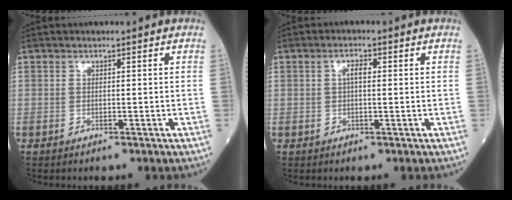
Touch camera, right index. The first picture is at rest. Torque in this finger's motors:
{"motor_torque": [0.16, -0.03, 0.00, 0.03]}